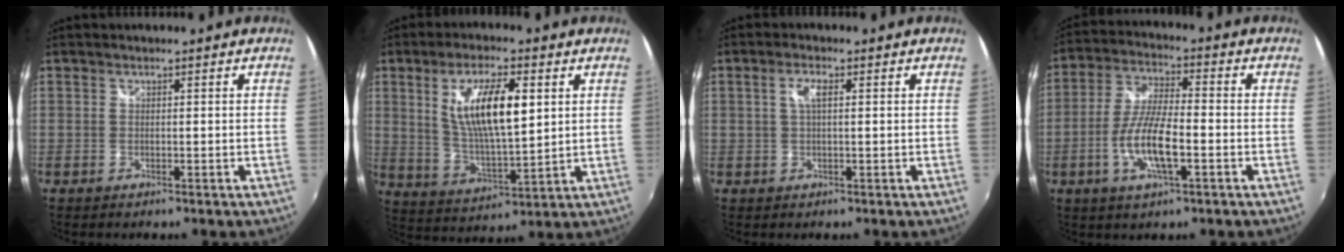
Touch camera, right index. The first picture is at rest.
{"total": 13.2, "force": [3.9, 4.0, 12.0], "torque": [-0.220, -0.002, 0.078]}
{"total": 2.8, "force": [0.7, 0.8, 2.6], "torque": [-0.051, 0.004, 0.011]}
{"total": 10.5, "force": [-3.4, 2.9, 9.5], "torque": [-0.196, -0.003, -0.066]}